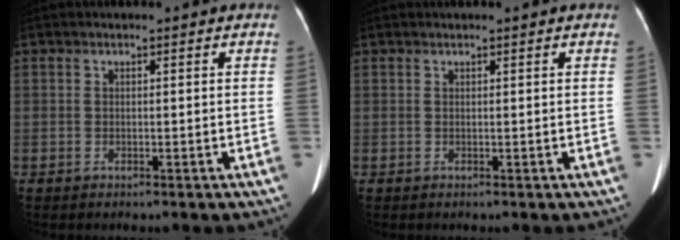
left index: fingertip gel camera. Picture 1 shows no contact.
{"total": 0.7, "force": [0.6, -0.1, 0.3], "torque": [-0.007, 0.012, 0.017]}